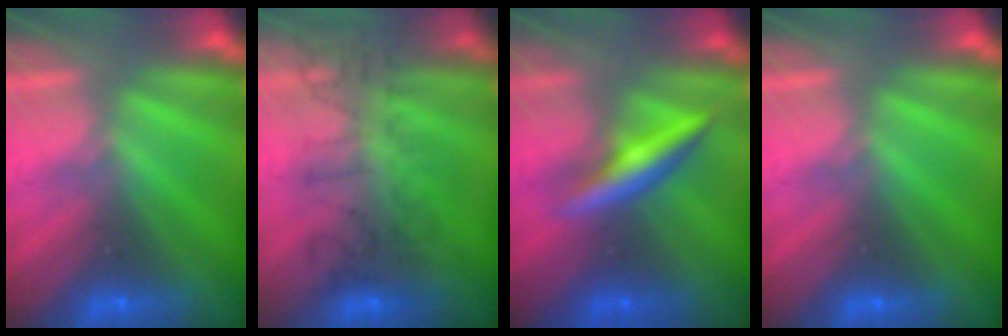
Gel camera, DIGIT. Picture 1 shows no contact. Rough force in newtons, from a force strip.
{"total": 5.4}
{"total": 2.8}
{"total": 0.0}